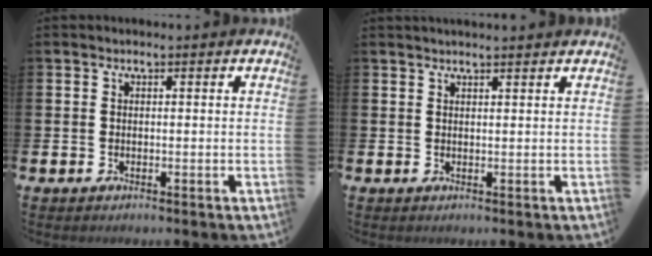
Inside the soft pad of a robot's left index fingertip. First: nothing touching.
{"total": 1.2, "force": [1.1, -0.1, 0.2], "torque": [0.006, -0.005, 0.019]}